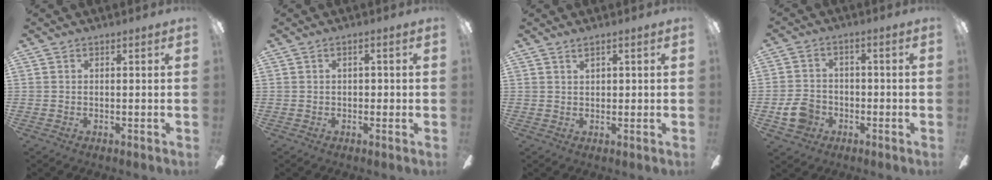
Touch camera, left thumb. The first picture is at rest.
{"total": 1.8, "force": [0.1, 1.0, 1.5], "torque": [-0.031, 0.007, 0.000]}
{"total": 1.6, "force": [1.1, 0.6, 1.0], "torque": [-0.021, 0.000, 0.020]}
{"total": 7.6, "force": [-2.7, 6.2, 3.5], "torque": [-0.083, 0.018, -0.053]}